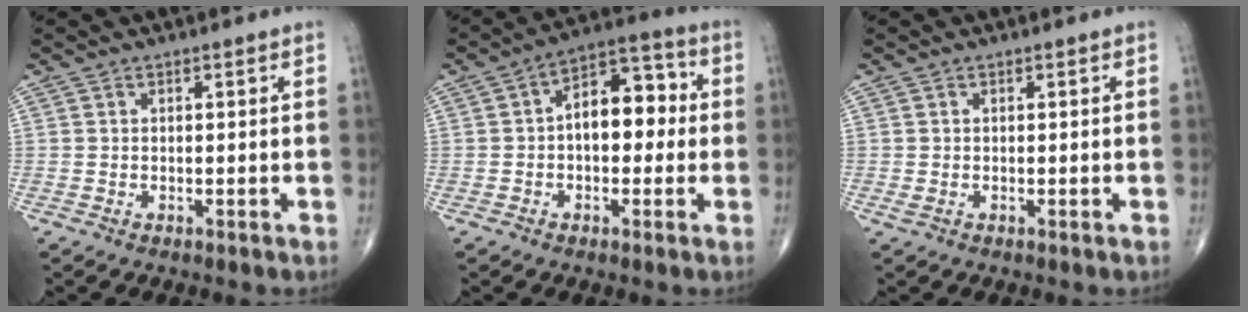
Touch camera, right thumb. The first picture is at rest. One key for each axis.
{"total": 10.8, "fx": 0.2, "fy": 6.5, "fz": 8.6, "tx": -0.097, "ty": 0.035, "tz": -0.009}
{"total": 1.1, "fx": -0.2, "fy": 0.5, "fz": 1.0, "tx": -0.022, "ty": 0.002, "tz": 0.000}